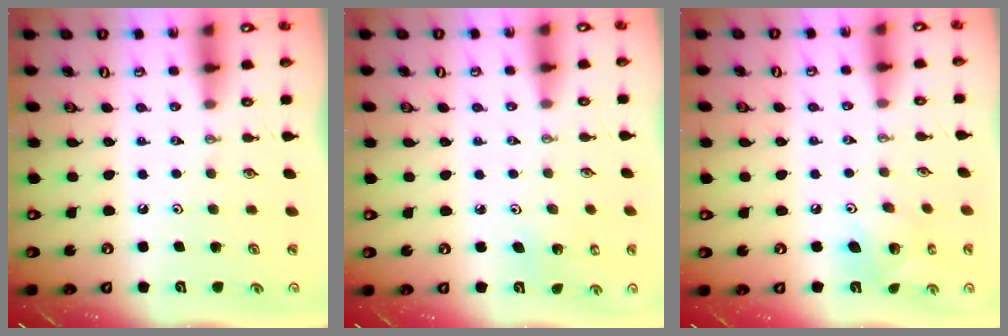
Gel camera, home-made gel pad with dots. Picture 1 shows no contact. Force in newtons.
{"total": 3.2, "press": 3.2, "slide": 0.2}
{"total": 7.8, "press": 7.8, "slide": 0.6}